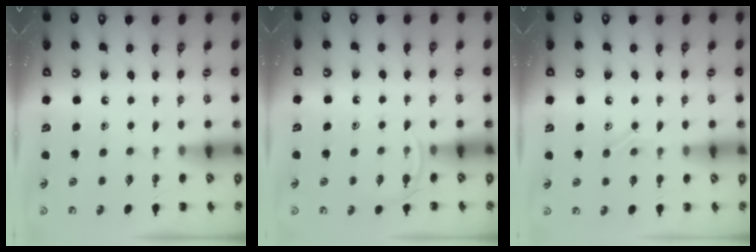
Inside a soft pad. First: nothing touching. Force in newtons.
{"total": 4.5, "press": 4.3, "slide": 1.3}
{"total": 8.4, "press": 8.3, "slide": 1.6}